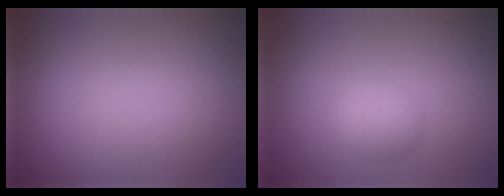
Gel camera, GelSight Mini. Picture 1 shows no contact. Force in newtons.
{"total": 2.1, "press": 2.1, "slide": 0.0}